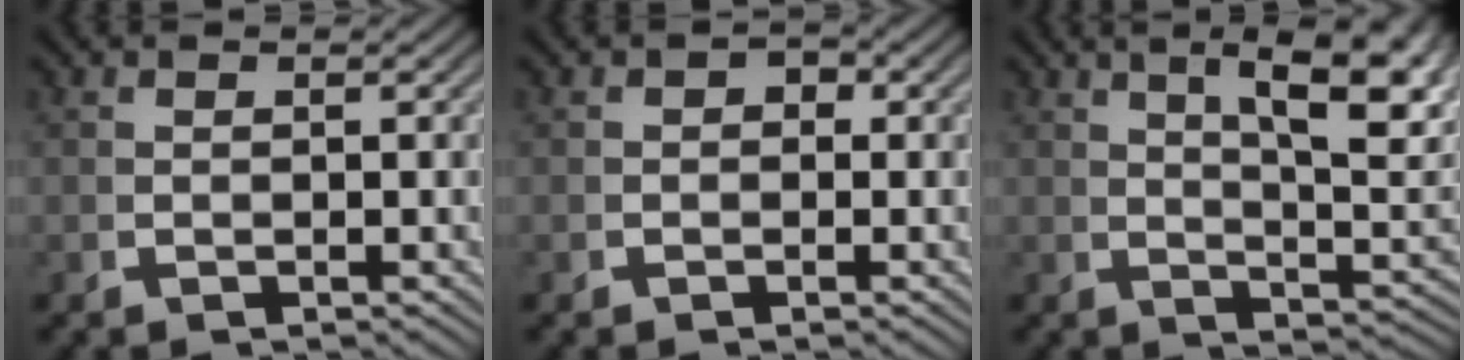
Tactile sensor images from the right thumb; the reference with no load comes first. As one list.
[{"total": 0.8, "force": [-0.2, 0.7, 0.4], "torque": [-0.004, -0.003, -0.006]}, {"total": 10.2, "force": [4.0, 3.7, 8.6], "torque": [-0.099, 0.010, 0.060]}]